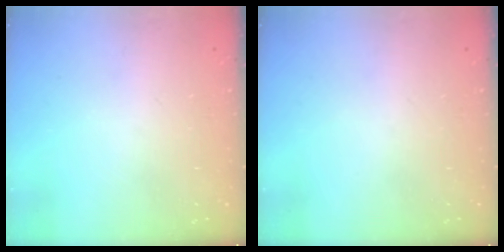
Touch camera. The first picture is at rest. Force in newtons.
{"total": 0.0}